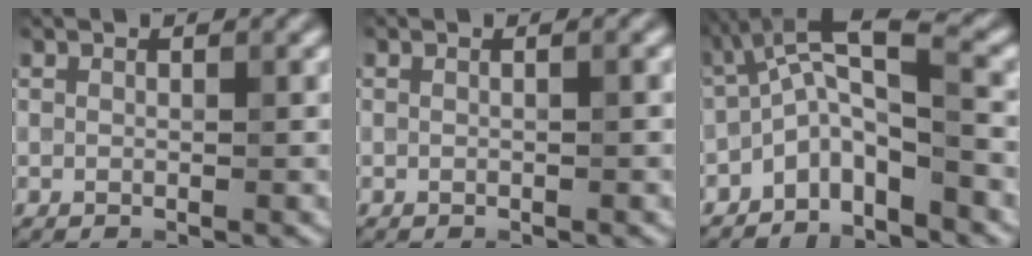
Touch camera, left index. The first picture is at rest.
{"total": 0.7, "force": [0.0, 0.1, 0.7], "torque": [-0.010, 0.000, -0.003]}
{"total": 4.8, "force": [-2.7, 1.2, 3.8], "torque": [-0.075, 0.013, -0.057]}